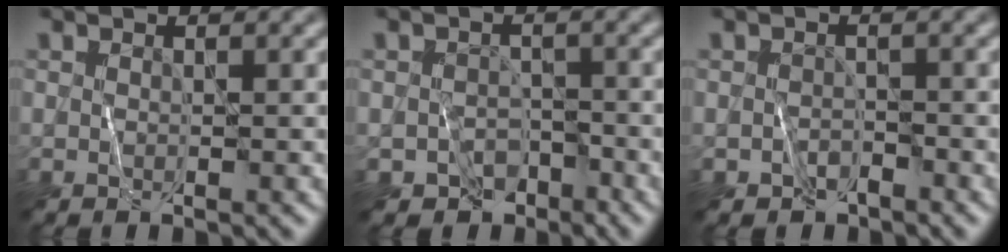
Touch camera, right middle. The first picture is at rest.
{"total": 4.3, "force": [-3.0, 2.7, 1.2], "torque": [-0.004, -0.002, -0.051]}
{"total": 1.8, "force": [-1.4, 1.0, 0.4], "torque": [-0.003, -0.003, -0.028]}